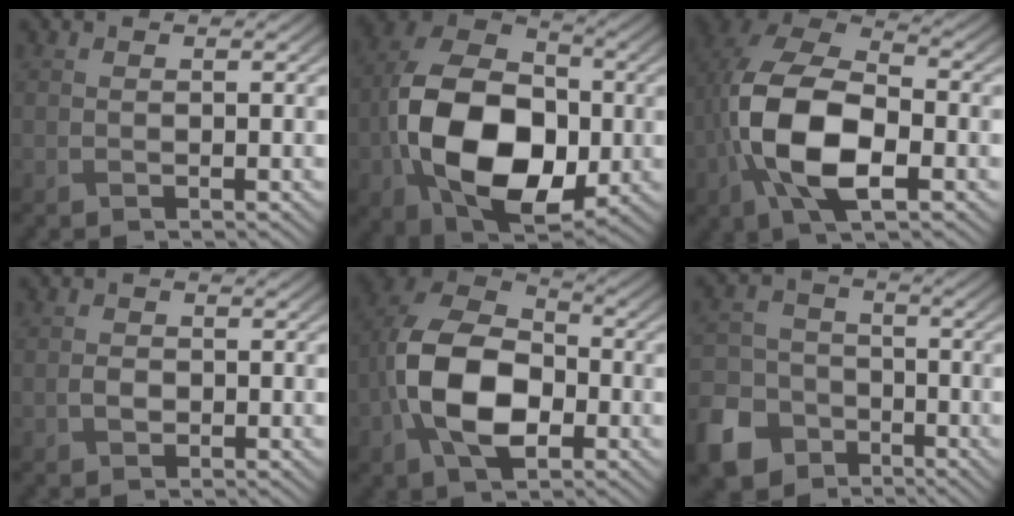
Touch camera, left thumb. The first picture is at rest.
{"total": 17.0, "force": [-3.6, 11.3, 12.2], "torque": [-0.248, -0.022, -0.066]}
{"total": 13.4, "force": [-3.3, 7.1, 10.8], "torque": [-0.237, -0.005, -0.075]}
{"total": 1.5, "force": [-0.4, 1.1, 0.9], "torque": [-0.021, 0.001, -0.010]}
{"total": 13.1, "force": [-3.3, 8.2, 9.7], "torque": [-0.217, -0.007, -0.075]}
{"total": 11.0, "force": [-6.4, 8.0, 4.2], "torque": [-0.124, -0.045, -0.125]}